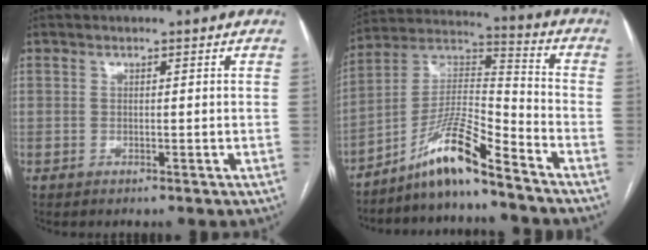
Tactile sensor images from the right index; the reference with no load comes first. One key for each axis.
{"total": 11.4, "fx": -8.7, "fy": 0.4, "fz": 7.3, "tx": -0.144, "ty": 0.013, "tz": -0.163}